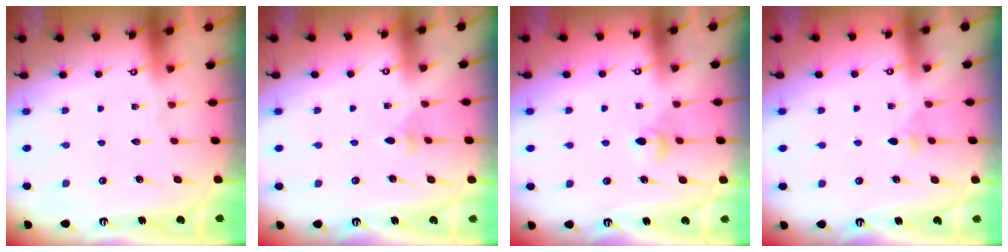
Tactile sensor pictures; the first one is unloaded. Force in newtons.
{"total": 2.3, "press": 2.3, "slide": 0.5}
{"total": 4.0, "press": 3.9, "slide": 0.6}
{"total": 2.8, "press": 2.7, "slide": 0.8}